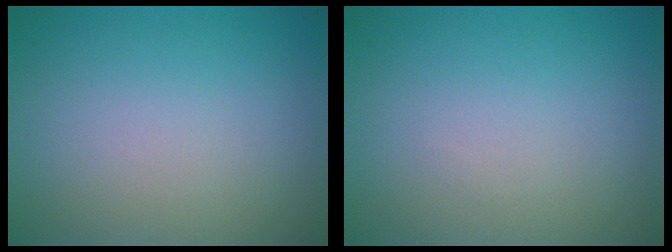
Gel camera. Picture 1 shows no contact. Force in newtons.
{"total": 0.0}